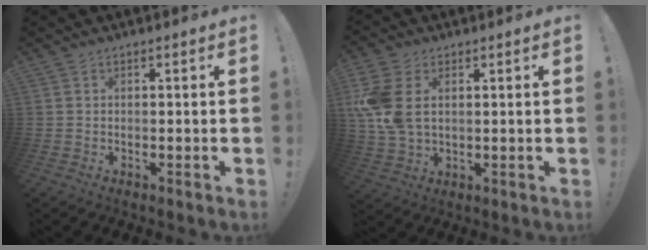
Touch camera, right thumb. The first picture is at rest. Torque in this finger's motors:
{"motor_torque": [0.26, 0.37, 0.19, 0.17, 0.20]}